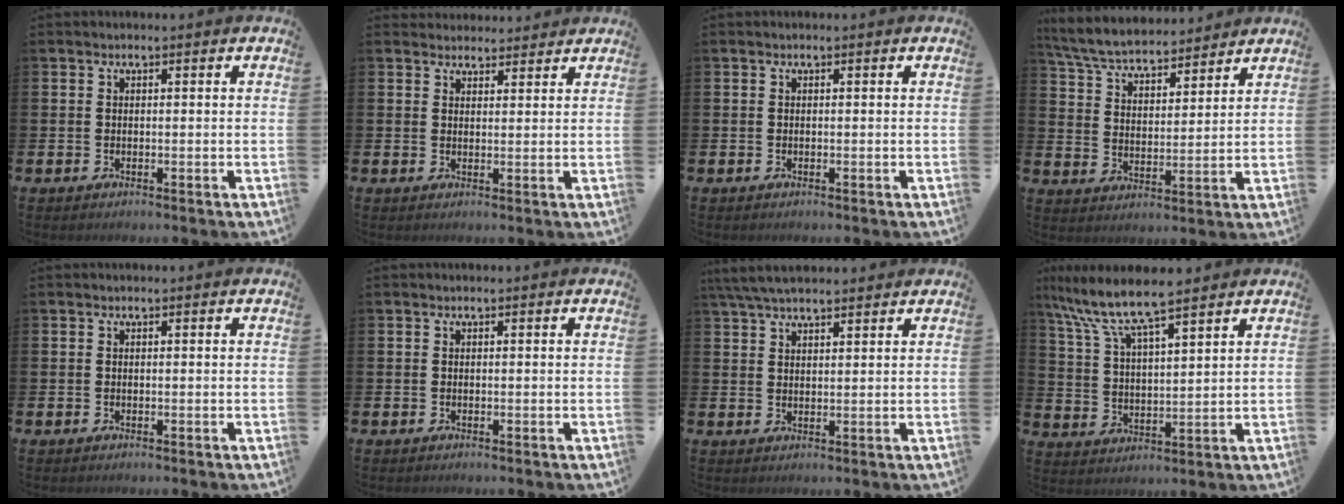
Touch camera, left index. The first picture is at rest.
{"total": 2.9, "force": [2.7, 0.9, -0.2], "torque": [0.007, -0.012, 0.049]}
{"total": 0.0}
{"total": 6.3, "force": [6.1, 1.3, 1.2], "torque": [-0.056, -0.036, 0.107]}
{"total": 0.0}
{"total": 0.0}
{"total": 5.2, "force": [4.6, 1.1, 2.0], "torque": [-0.048, -0.008, 0.086]}
{"total": 8.5, "force": [7.6, 1.0, 3.7], "torque": [-0.105, -0.032, 0.135]}